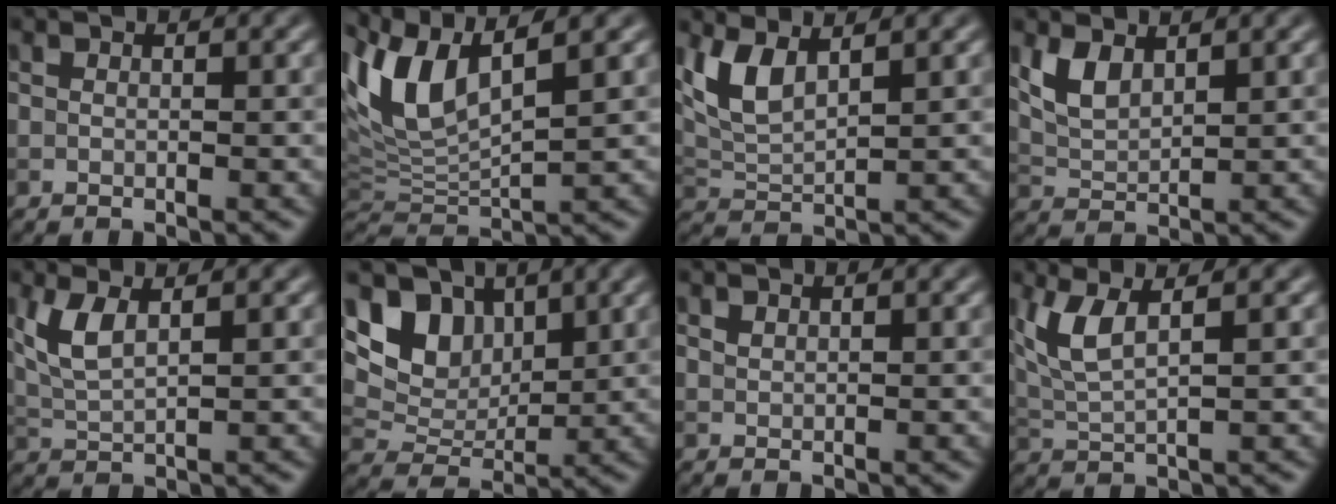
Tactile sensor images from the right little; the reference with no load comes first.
{"total": 6.8, "force": [3.5, 2.1, 5.4], "torque": [-0.125, 0.013, 0.069]}
{"total": 4.1, "force": [2.3, 1.5, 3.0], "torque": [-0.078, -0.001, 0.050]}
{"total": 2.9, "force": [1.7, 1.3, 1.9], "torque": [-0.046, -0.003, 0.040]}
{"total": 3.2, "force": [1.4, 1.0, 2.7], "torque": [-0.067, -0.002, 0.033]}
{"total": 6.0, "force": [3.0, 4.1, 3.2], "torque": [-0.061, -0.007, 0.046]}
{"total": 0.6, "force": [0.5, 0.2, 0.2], "torque": [-0.006, -0.001, 0.013]}
{"total": 4.4, "force": [1.9, 1.3, 3.7], "torque": [-0.087, 0.003, 0.044]}